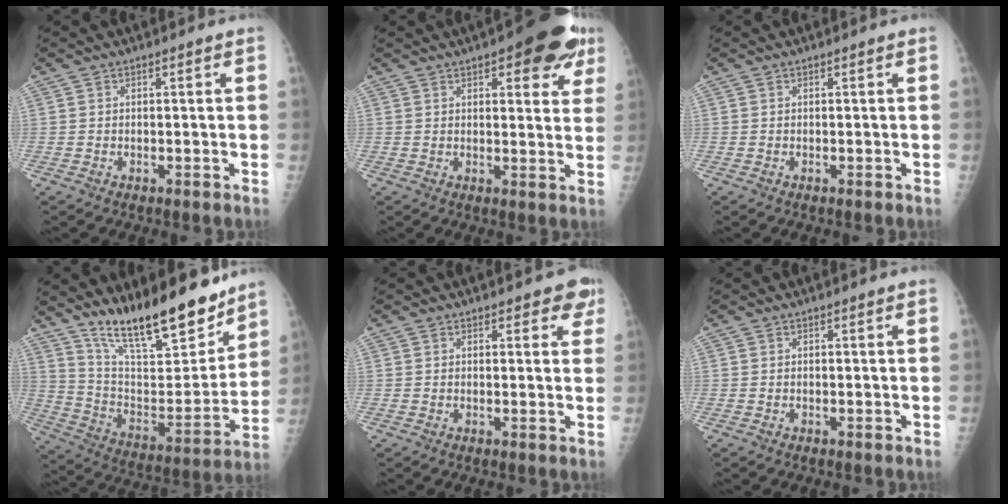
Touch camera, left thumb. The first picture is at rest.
{"total": 12.5, "force": [6.7, 4.9, 9.4], "torque": [-0.075, -0.019, 0.076]}
{"total": 0.0}
{"total": 22.8, "force": [17.5, 6.5, 13.0], "torque": [-0.170, -0.098, 0.298]}
{"total": 3.6, "force": [2.4, 2.0, 1.8], "torque": [0.014, -0.007, 0.023]}
{"total": 0.0}